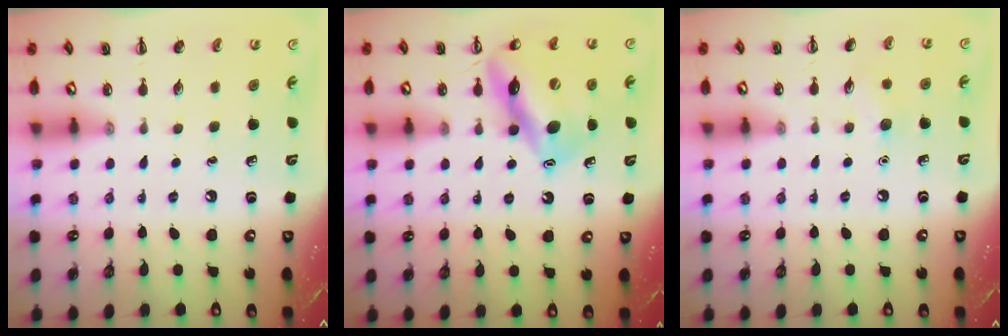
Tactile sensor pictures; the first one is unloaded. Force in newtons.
{"total": 14.7, "press": 14.6, "slide": 1.9}
{"total": 5.6, "press": 5.4, "slide": 1.5}